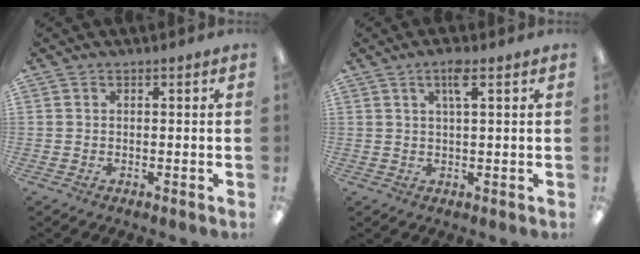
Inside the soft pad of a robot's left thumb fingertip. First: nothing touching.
{"total": 4.0, "force": [2.3, 0.8, 3.2], "torque": [-0.063, 0.004, 0.035]}